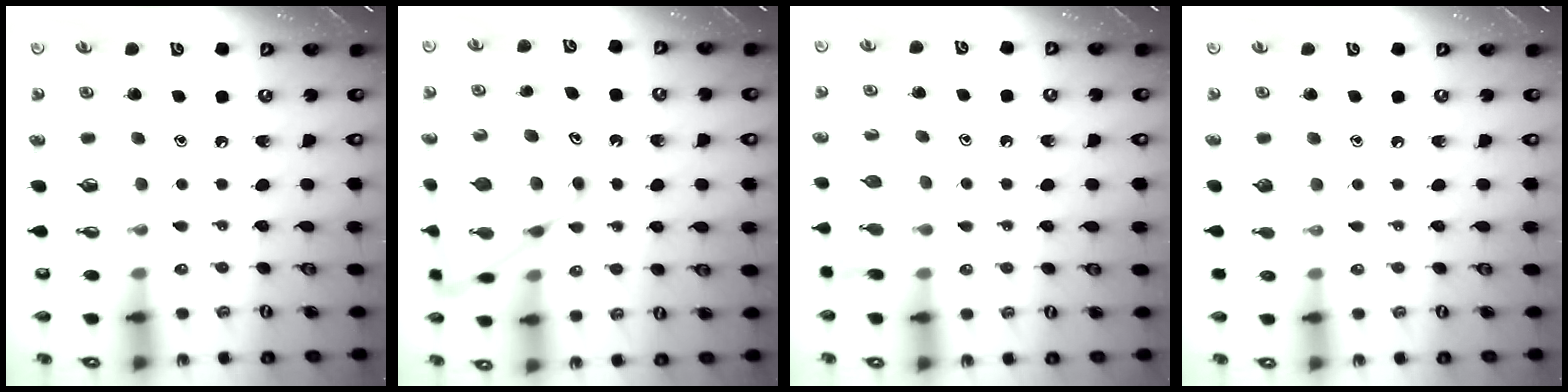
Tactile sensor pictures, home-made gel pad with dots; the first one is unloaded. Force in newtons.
{"total": 16.0, "press": 15.9, "slide": 1.4}
{"total": 5.4, "press": 5.3, "slide": 0.6}
{"total": 0.0}